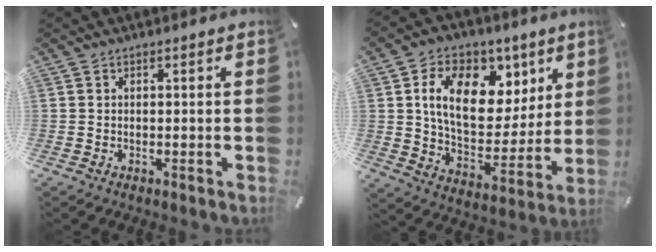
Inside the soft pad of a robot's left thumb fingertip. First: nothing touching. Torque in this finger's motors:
{"motor_torque": [2.35, 2.44, 1.48, -1.29, 0.18]}